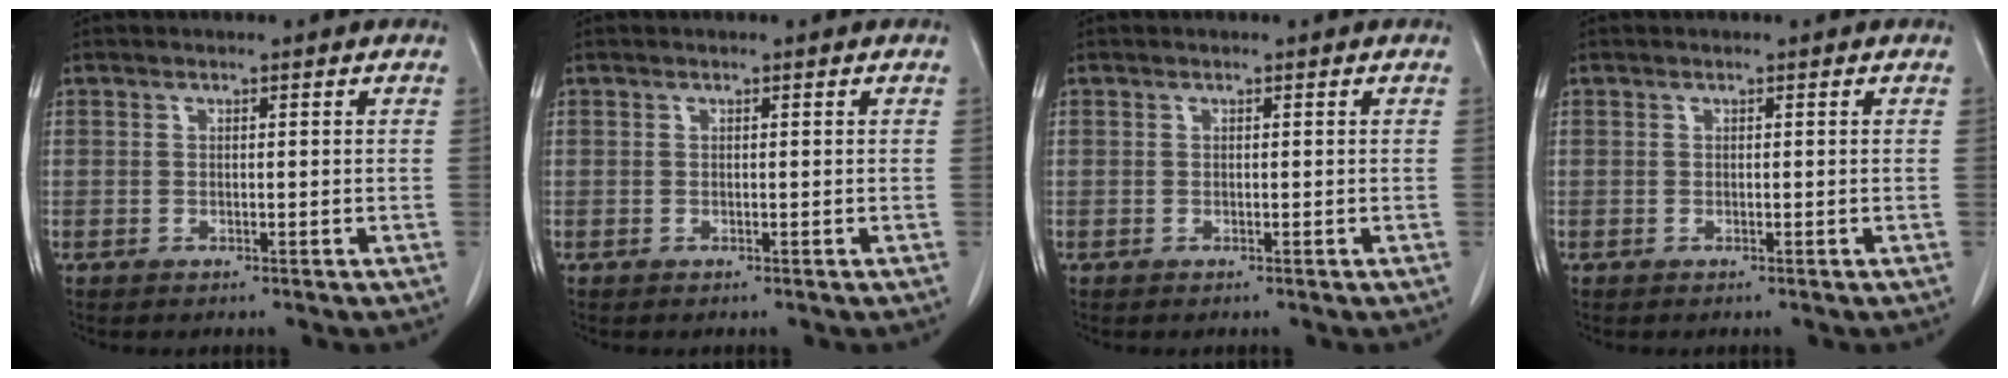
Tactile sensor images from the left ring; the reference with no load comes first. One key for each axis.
{"total": 0.0}
{"total": 0.0}
{"total": 0.0}